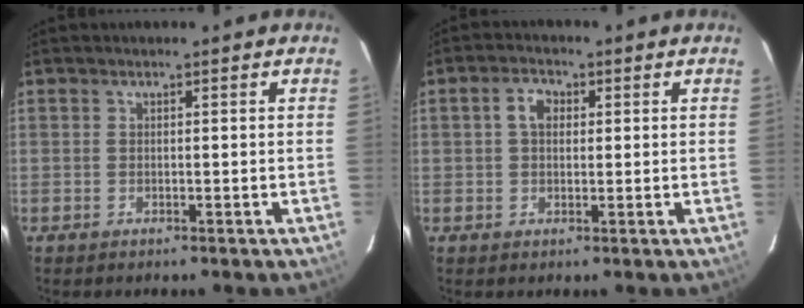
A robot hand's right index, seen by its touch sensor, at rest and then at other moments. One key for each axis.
{"total": 3.6, "fx": 0.7, "fy": 2.6, "fz": 2.4, "tx": -0.044, "ty": 0.014, "tz": 0.012}